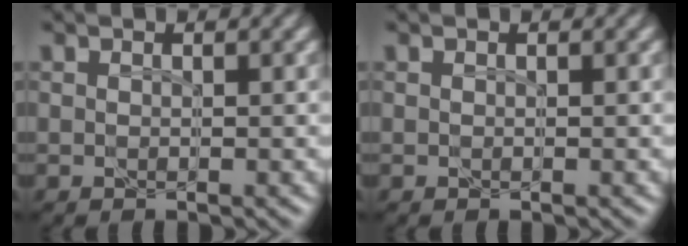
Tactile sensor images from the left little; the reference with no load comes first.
{"total": 0.0}